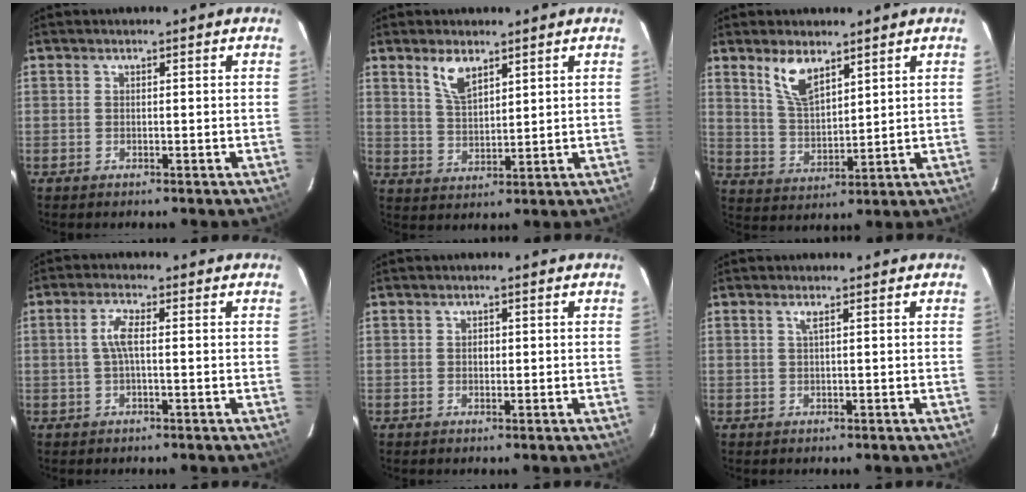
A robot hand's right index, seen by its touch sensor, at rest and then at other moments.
{"total": 5.7, "force": [3.7, 2.4, 3.6], "torque": [-0.068, 0.002, 0.076]}
{"total": 7.6, "force": [5.0, 3.1, 4.9], "torque": [-0.092, 0.003, 0.105]}
{"total": 3.5, "force": [0.1, 0.7, 3.5], "torque": [-0.071, 0.005, 0.002]}
{"total": 1.0, "force": [0.1, 0.8, 0.4], "torque": [-0.006, 0.004, 0.001]}
{"total": 1.0, "force": [0.4, -0.3, 0.9], "torque": [-0.018, 0.002, 0.006]}